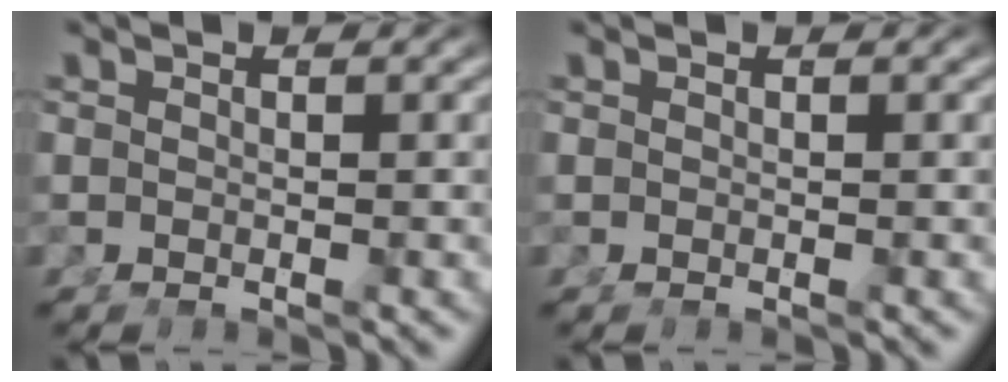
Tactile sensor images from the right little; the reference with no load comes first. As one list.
[{"total": 0.0}]